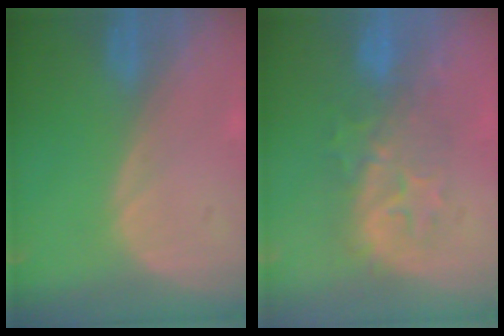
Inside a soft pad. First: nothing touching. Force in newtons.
{"total": 7.9, "press": 7.7, "slide": 1.6}